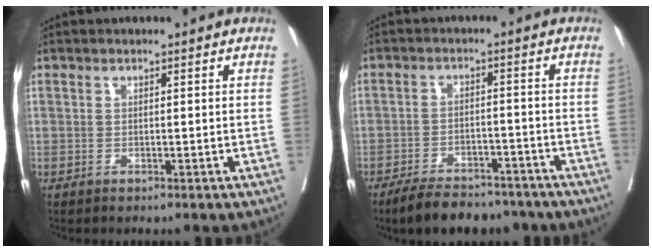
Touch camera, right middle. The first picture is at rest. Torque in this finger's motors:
{"motor_torque": [0.54, -0.60, 0.10, 0.03]}